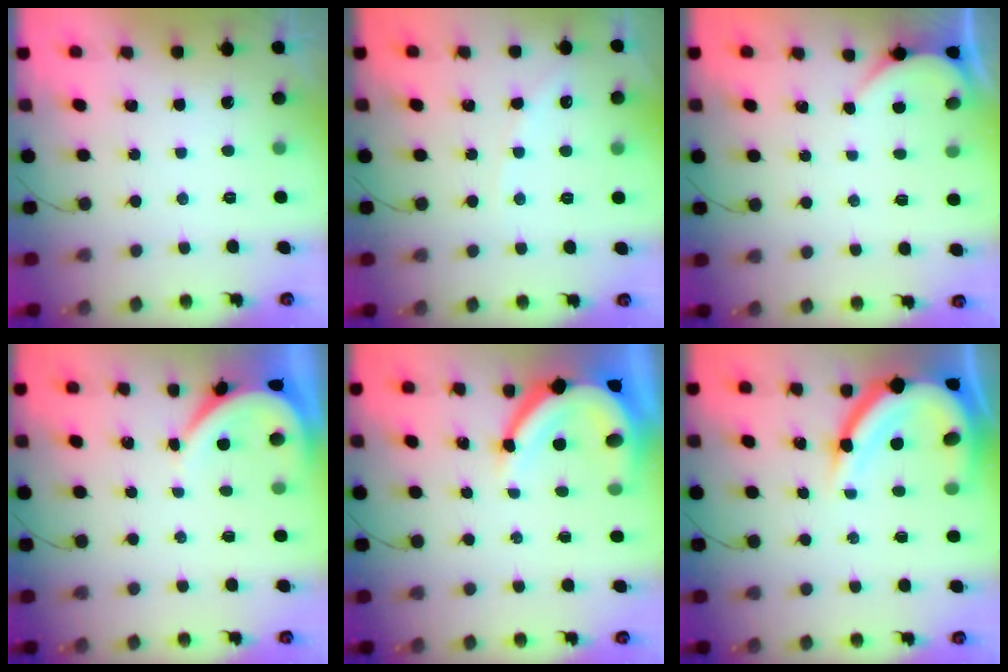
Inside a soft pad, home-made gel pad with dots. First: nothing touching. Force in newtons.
{"total": 3.2, "press": 3.1, "slide": 0.5}
{"total": 1.3, "press": 1.3, "slide": 0.1}
{"total": 3.9, "press": 3.9, "slide": 0.5}
{"total": 11.0, "press": 10.9, "slide": 1.3}
{"total": 14.8, "press": 14.7, "slide": 1.4}